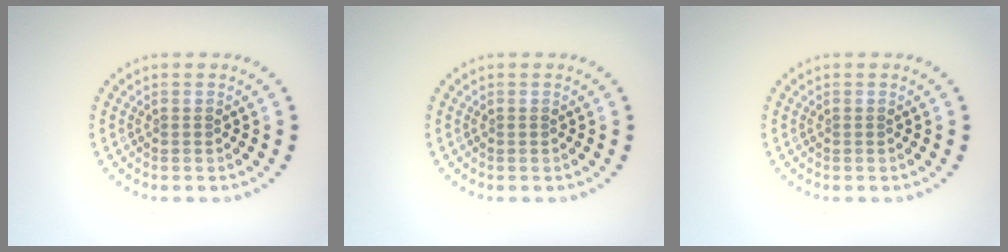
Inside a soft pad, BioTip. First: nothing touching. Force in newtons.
{"total": 0.0}
{"total": 0.0}